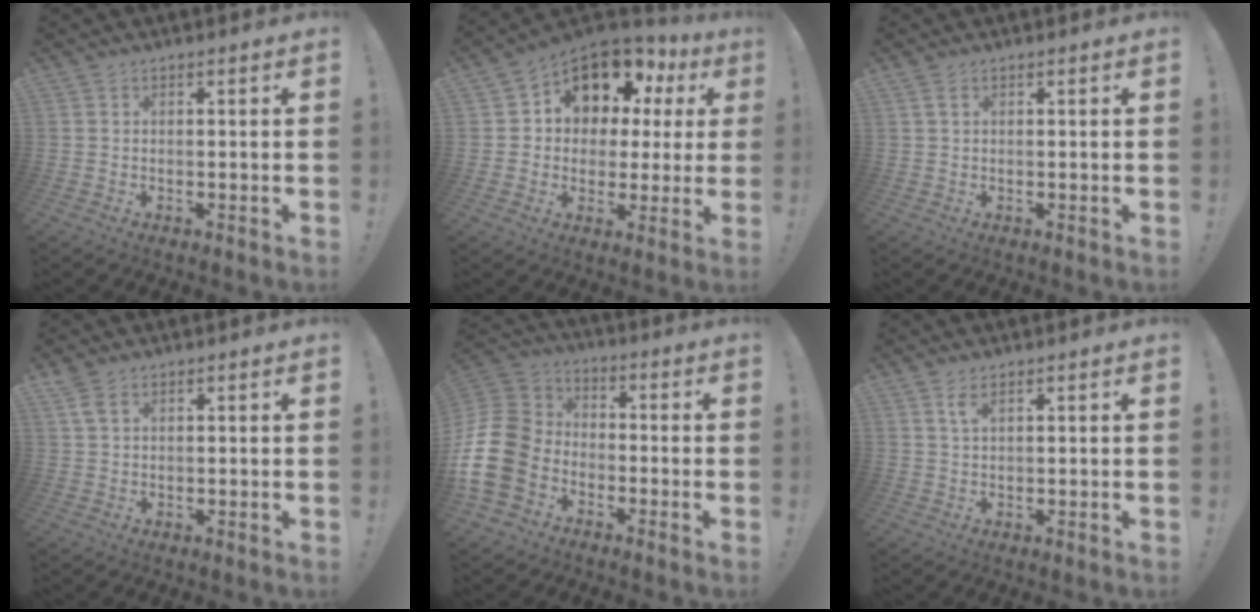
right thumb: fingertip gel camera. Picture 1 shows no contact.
{"total": 11.6, "force": [7.0, 7.4, 5.5], "torque": [-0.097, -0.055, 0.129]}
{"total": 2.0, "force": [1.0, 1.0, 1.4], "torque": [-0.024, 0.002, 0.017]}
{"total": 3.8, "force": [2.2, 2.0, 2.3], "torque": [-0.044, -0.006, 0.042]}
{"total": 16.6, "force": [-6.2, 12.4, 9.0], "torque": [-0.177, 0.047, -0.103]}
{"total": 2.9, "force": [1.6, 1.0, 2.2], "torque": [-0.037, -0.003, 0.027]}